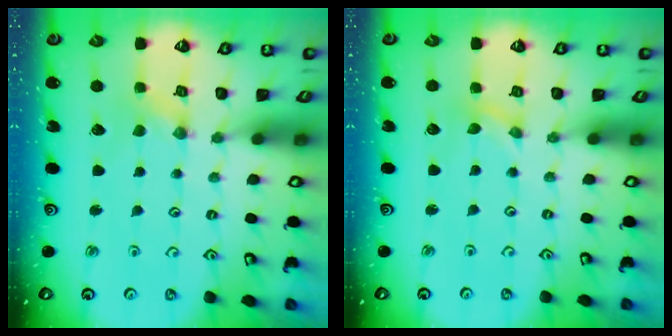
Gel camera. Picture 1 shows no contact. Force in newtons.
{"total": 0.0}